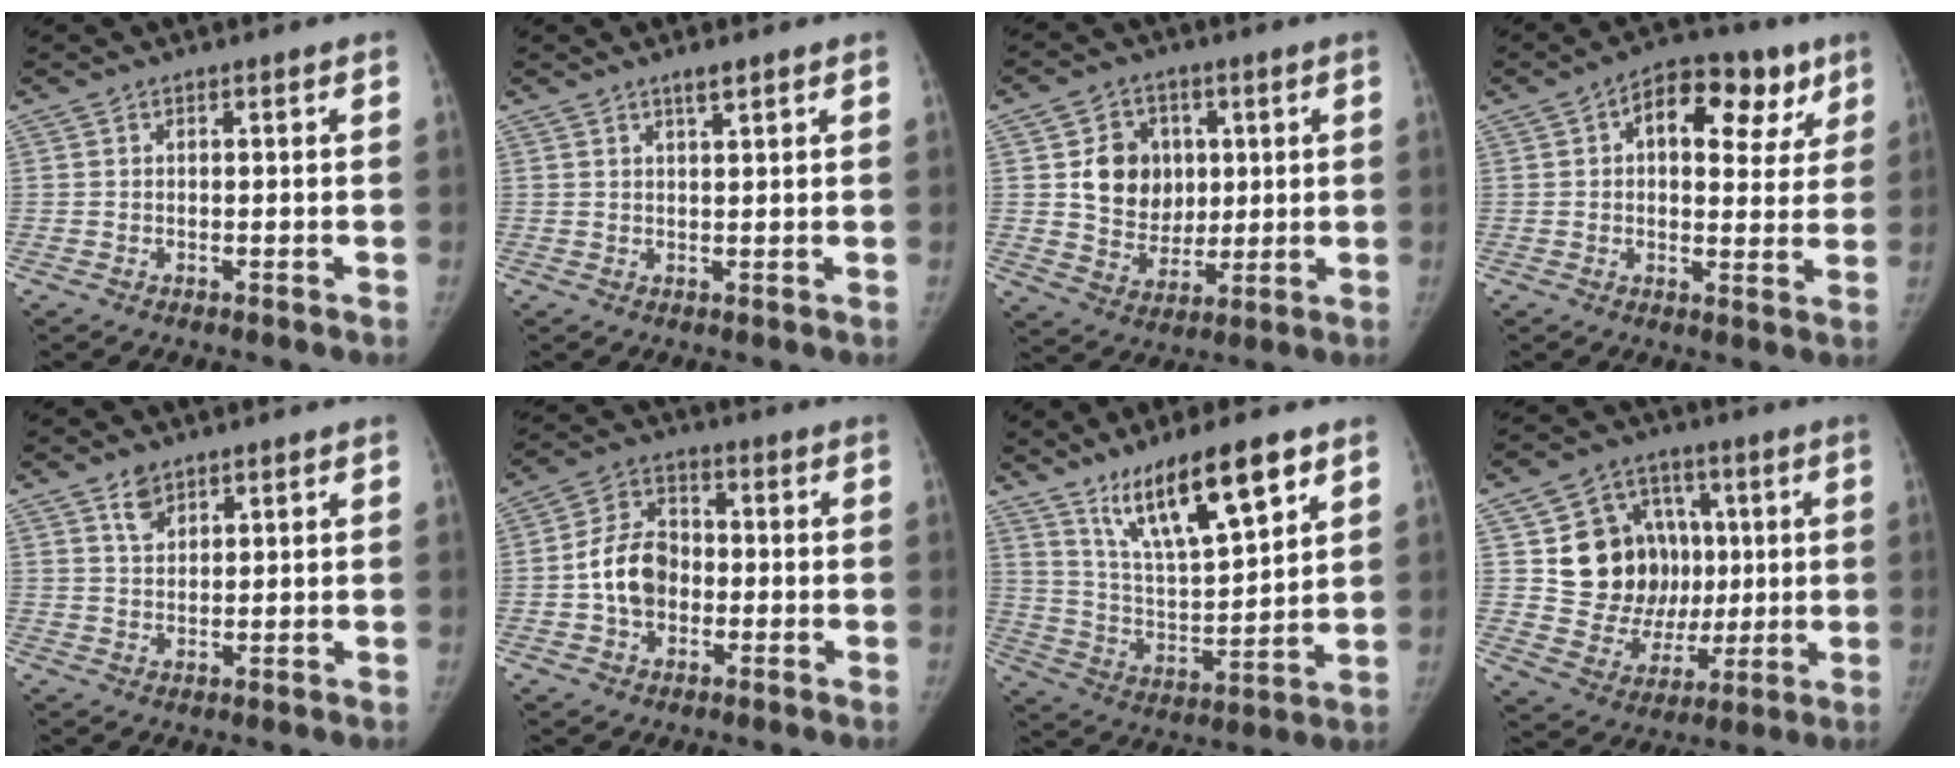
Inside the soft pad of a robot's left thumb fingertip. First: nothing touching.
{"total": 2.0, "force": [1.5, 0.3, 1.3], "torque": [-0.018, -0.009, 0.026]}
{"total": 11.3, "force": [2.4, 9.7, 5.3], "torque": [-0.036, -0.007, 0.053]}
{"total": 14.2, "force": [5.9, 8.2, 9.9], "torque": [-0.090, 0.006, 0.078]}
{"total": 3.5, "force": [2.4, 2.0, 1.6], "torque": [-0.014, -0.013, 0.047]}
{"total": 9.7, "force": [-1.3, 7.4, 6.1], "torque": [-0.085, 0.027, -0.030]}
{"total": 17.4, "force": [10.9, 4.7, 12.8], "torque": [-0.197, -0.051, 0.205]}
{"total": 17.3, "force": [2.7, 14.7, 8.7], "torque": [-0.085, 0.005, 0.069]}